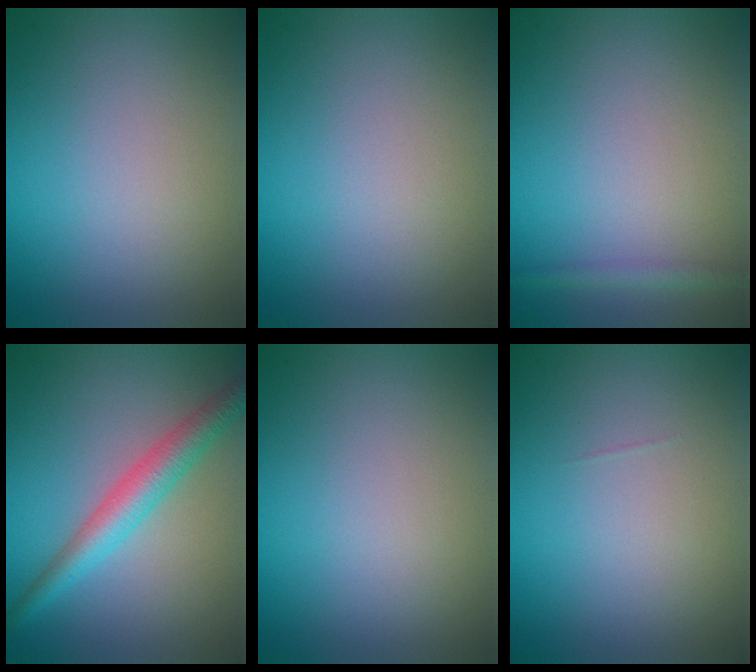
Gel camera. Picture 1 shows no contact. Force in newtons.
{"total": 0.0}
{"total": 1.3, "press": 1.3, "slide": 0.1}
{"total": 4.0, "press": 4.0, "slide": 0.1}
{"total": 0.0}
{"total": 0.0}